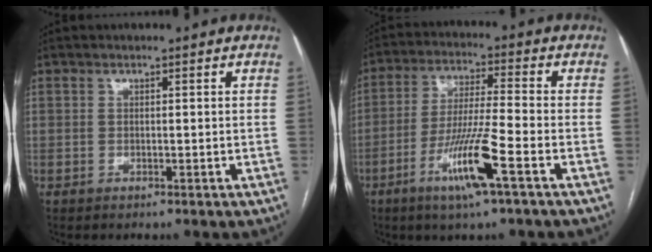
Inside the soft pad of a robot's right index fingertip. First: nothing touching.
{"total": 10.9, "force": [-5.1, -0.3, 9.6], "torque": [-0.188, -0.015, -0.098]}